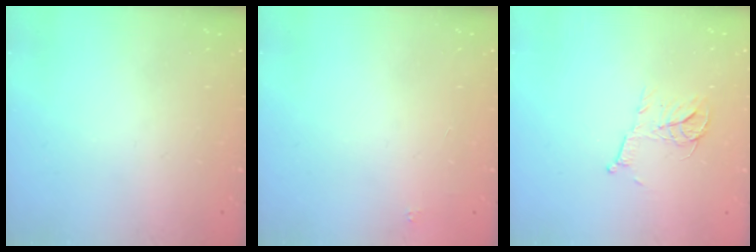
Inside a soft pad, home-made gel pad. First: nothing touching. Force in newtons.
{"total": 1.8, "press": 1.7, "slide": 0.1}
{"total": 8.0, "press": 8.0, "slide": 0.3}